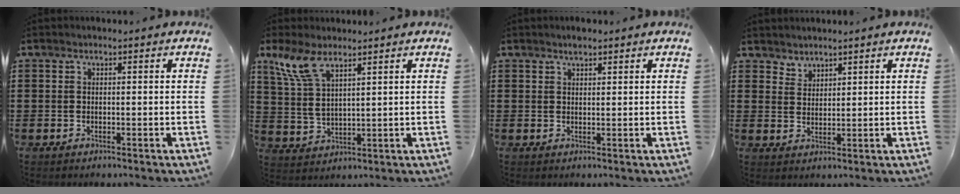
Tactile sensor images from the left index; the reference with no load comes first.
{"total": 7.3, "force": [5.1, 1.9, 4.8], "torque": [-0.115, -0.009, 0.091]}
{"total": 1.5, "force": [1.3, 0.4, 0.7], "torque": [-0.015, 0.001, 0.025]}
{"total": 2.5, "force": [2.3, 0.8, -0.3], "torque": [-0.001, -0.002, 0.046]}